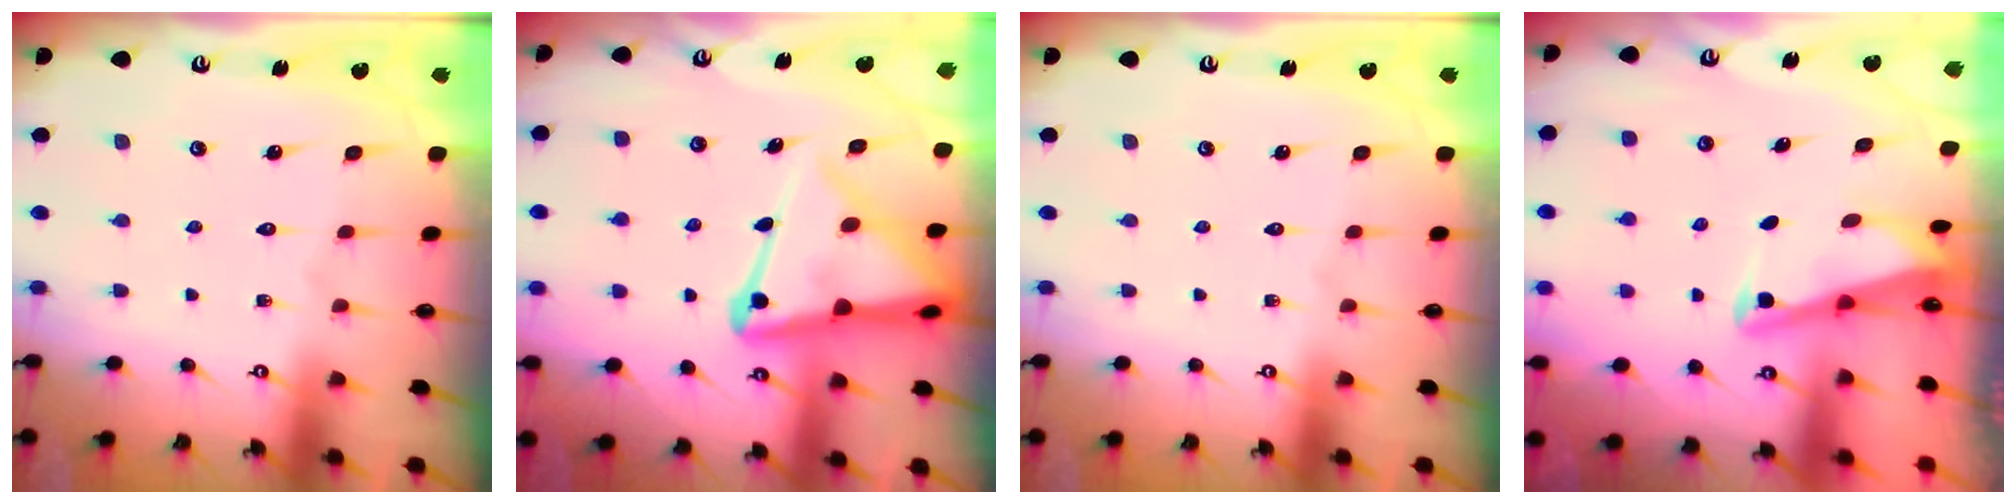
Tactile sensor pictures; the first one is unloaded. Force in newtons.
{"total": 12.1, "press": 12.0, "slide": 1.3}
{"total": 0.0}
{"total": 2.7, "press": 2.7, "slide": 0.3}